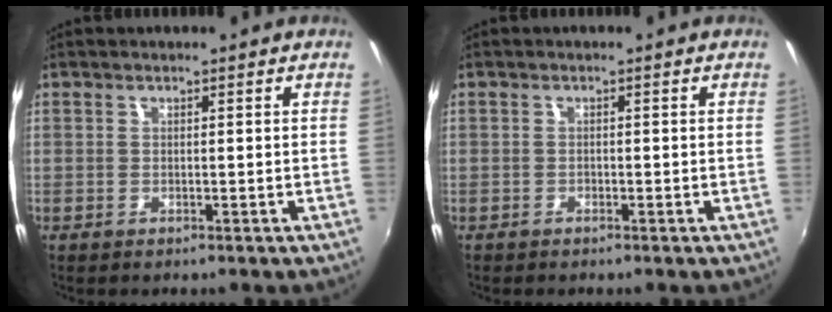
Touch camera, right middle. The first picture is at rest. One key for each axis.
{"total": 0.7, "fx": -0.6, "fy": 0.3, "fz": 0.1, "tx": -0.005, "ty": -0.002, "tz": -0.012}